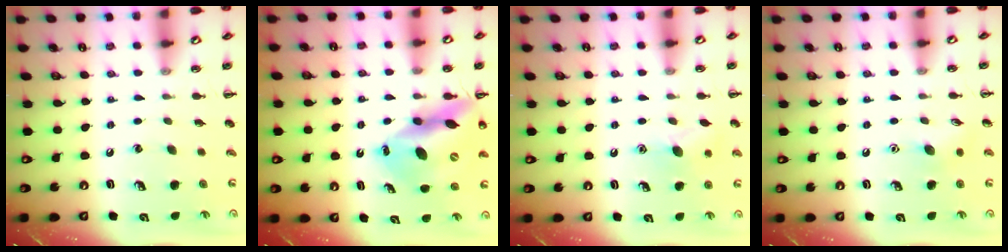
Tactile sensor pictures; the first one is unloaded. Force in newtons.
{"total": 14.7, "press": 14.1, "slide": 3.9}
{"total": 8.3, "press": 8.2, "slide": 1.1}
{"total": 7.7, "press": 7.5, "slide": 1.6}